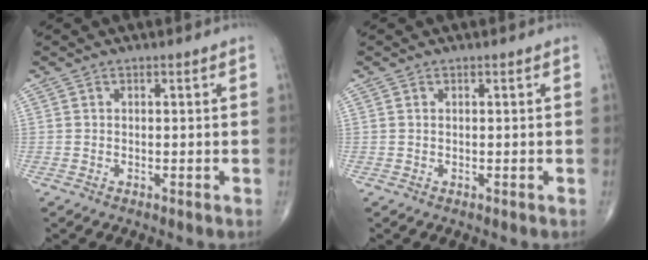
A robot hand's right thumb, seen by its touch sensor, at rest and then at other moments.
{"total": 0.0}